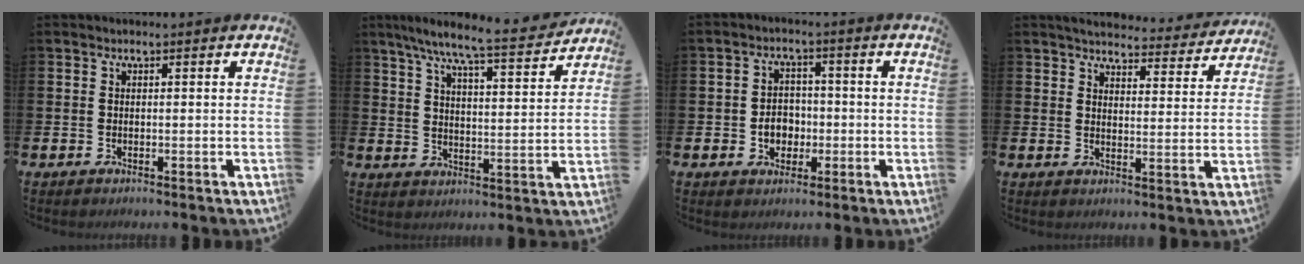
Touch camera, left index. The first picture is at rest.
{"total": 8.4, "force": [7.5, 0.2, 3.7], "torque": [-0.090, -0.048, 0.127]}
{"total": 3.9, "force": [-0.9, 3.3, 2.0], "torque": [-0.021, -0.002, -0.025]}
{"total": 4.3, "force": [4.2, 0.7, 0.7], "torque": [-0.014, -0.036, 0.067]}